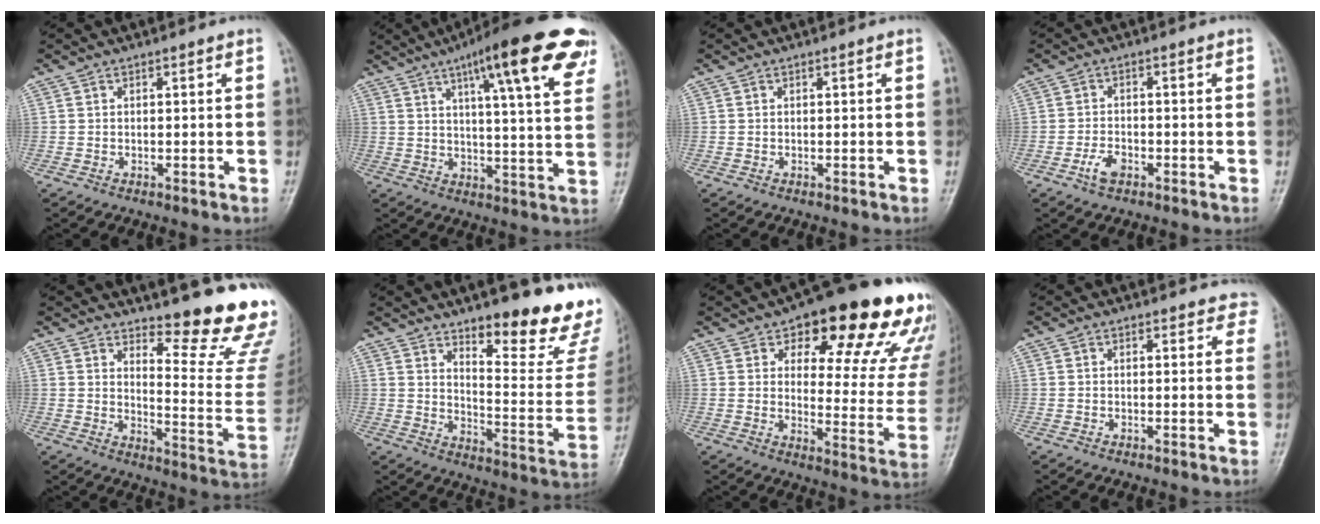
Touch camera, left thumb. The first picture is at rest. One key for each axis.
{"total": 20.3, "fx": 11.1, "fy": 4.0, "fz": 16.6, "tx": -0.216, "ty": -0.023, "tz": 0.147}
{"total": 0.0}
{"total": 3.5, "fx": -1.9, "fy": 2.0, "fz": 2.2, "tx": -0.040, "ty": 0.011, "tz": -0.035}
{"total": 17.2, "fx": 14.6, "fy": 2.9, "fz": 8.5, "tx": -0.075, "ty": -0.166, "tz": 0.183}
{"total": 20.2, "fx": 14.4, "fy": 5.1, "fz": 13.2, "tx": -0.134, "ty": -0.116, "tz": 0.199}
{"total": 23.5, "fx": 13.8, "fy": 9.2, "fz": 16.7, "tx": -0.165, "ty": -0.052, "tz": 0.174}
{"total": 4.2, "fx": 3.8, "fy": 1.9, "fz": 0.3, "tx": 0.038, "ty": -0.016, "tz": 0.019}